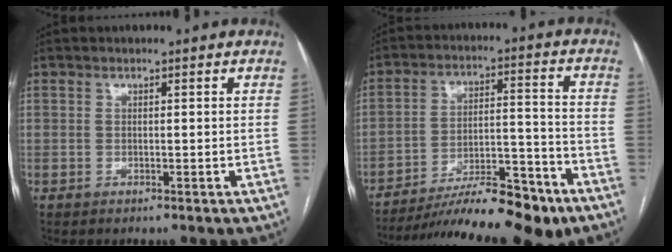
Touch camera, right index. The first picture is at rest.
{"total": 17.8, "force": [-14.0, 3.2, 10.6], "torque": [-0.139, 0.014, -0.226]}